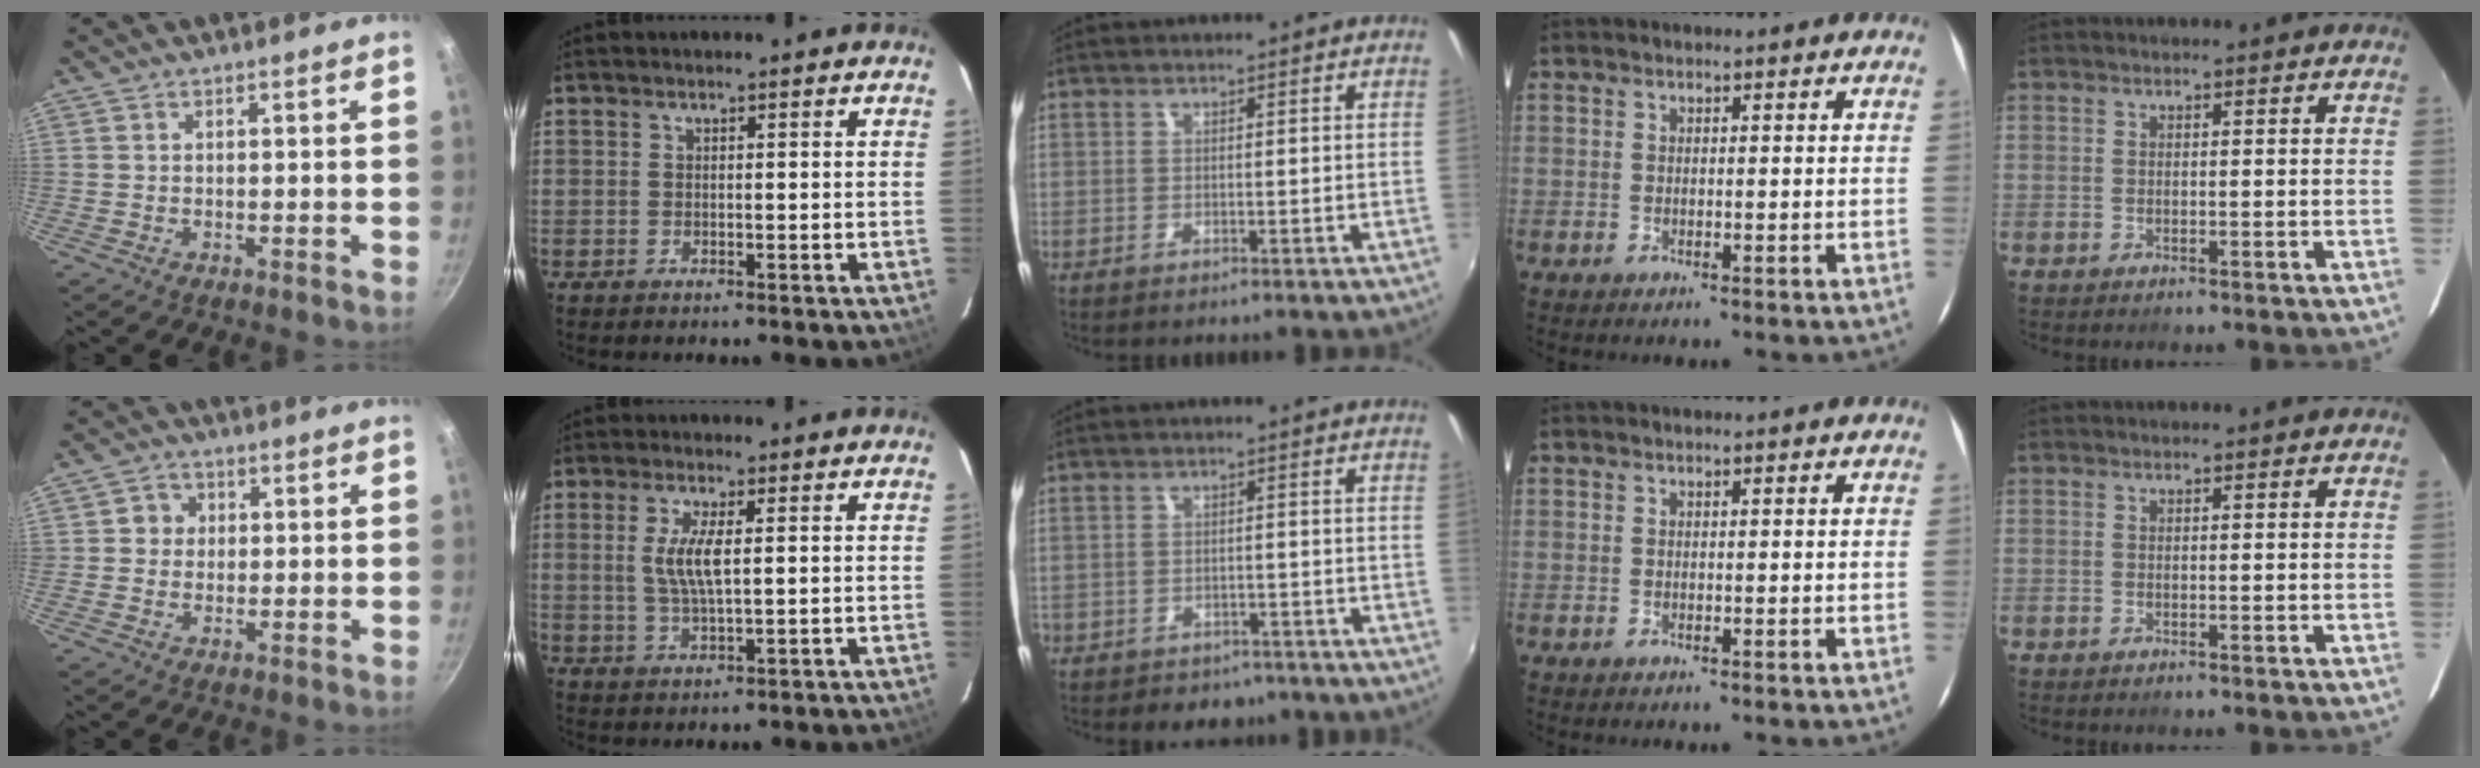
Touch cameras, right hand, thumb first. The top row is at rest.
{"thumb": {"total": 3.7, "force": [0.6, 3.5, 1.1], "torque": [0.008, 0.003, 0.002]}, "index": {"total": 5.7, "force": [0.8, 1.3, 5.5], "torque": [-0.111, -0.001, 0.017]}, "middle": {"total": 5.2, "force": [-3.8, 3.5, 1.1], "torque": [-0.032, 0.004, -0.048]}}